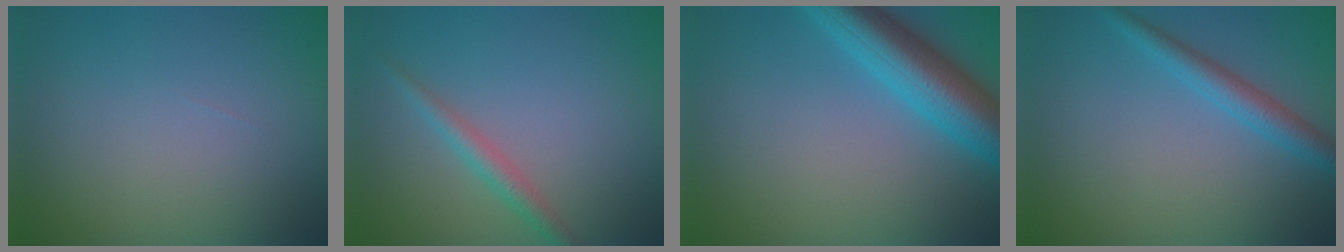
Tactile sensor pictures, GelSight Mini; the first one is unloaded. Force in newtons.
{"total": 1.9, "press": 1.9, "slide": 0.0}
{"total": 7.4, "press": 7.4, "slide": 0.5}
{"total": 2.9, "press": 2.9, "slide": 0.1}